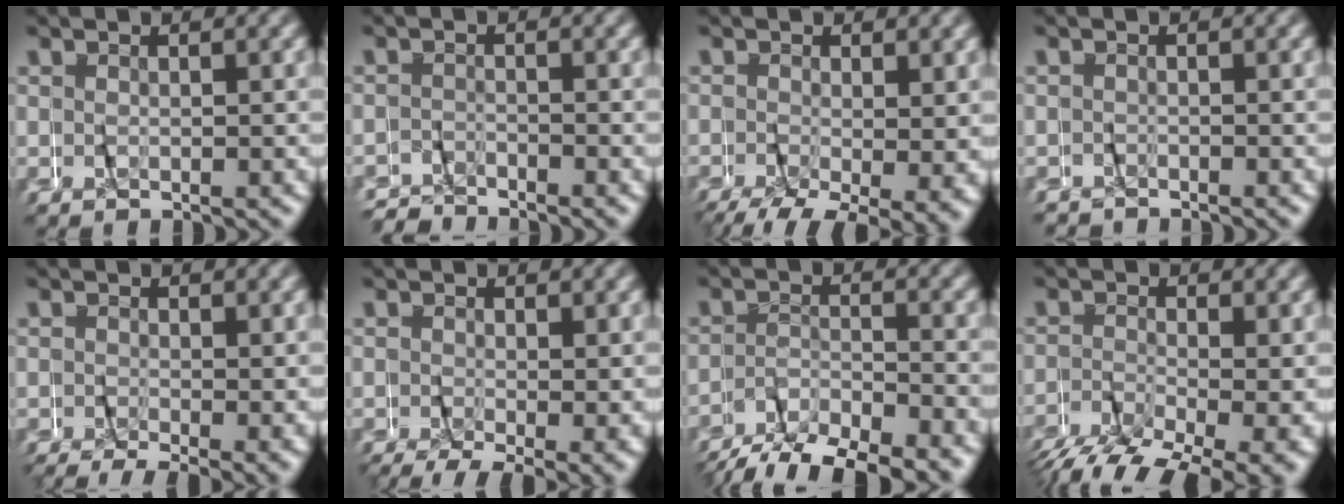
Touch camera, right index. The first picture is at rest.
{"total": 2.2, "force": [-2.0, -0.1, -0.9], "torque": [0.014, -0.004, -0.041]}
{"total": 5.9, "force": [-3.6, 2.4, 4.0], "torque": [-0.062, -0.031, -0.040]}
{"total": 1.4, "force": [0.0, 1.4, 0.1], "torque": [-0.002, 0.013, -0.013]}
{"total": 3.7, "force": [-2.1, 1.5, 2.6], "torque": [-0.035, -0.011, -0.028]}
{"total": 4.5, "force": [-2.5, 1.9, 3.2], "torque": [-0.044, -0.016, -0.032]}
{"total": 6.2, "force": [-5.7, 1.0, 2.1], "torque": [-0.027, -0.001, -0.099]}
{"total": 6.5, "force": [-5.1, 2.0, 3.5], "torque": [-0.063, -0.027, -0.074]}